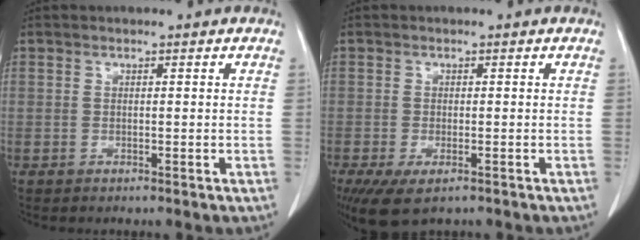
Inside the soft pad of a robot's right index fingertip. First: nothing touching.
{"total": 6.2, "force": [-4.0, 2.3, 4.2], "torque": [-0.069, -0.017, -0.060]}